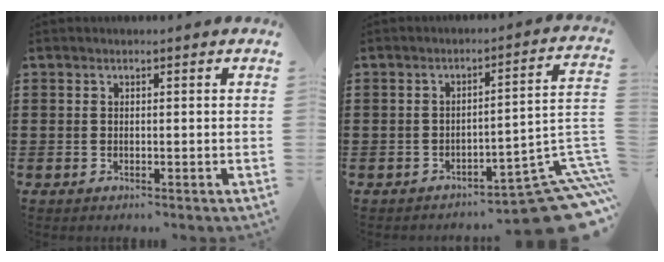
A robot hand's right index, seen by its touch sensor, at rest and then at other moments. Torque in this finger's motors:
{"motor_torque": [1.75, 0.39, 0.23, 0.01]}